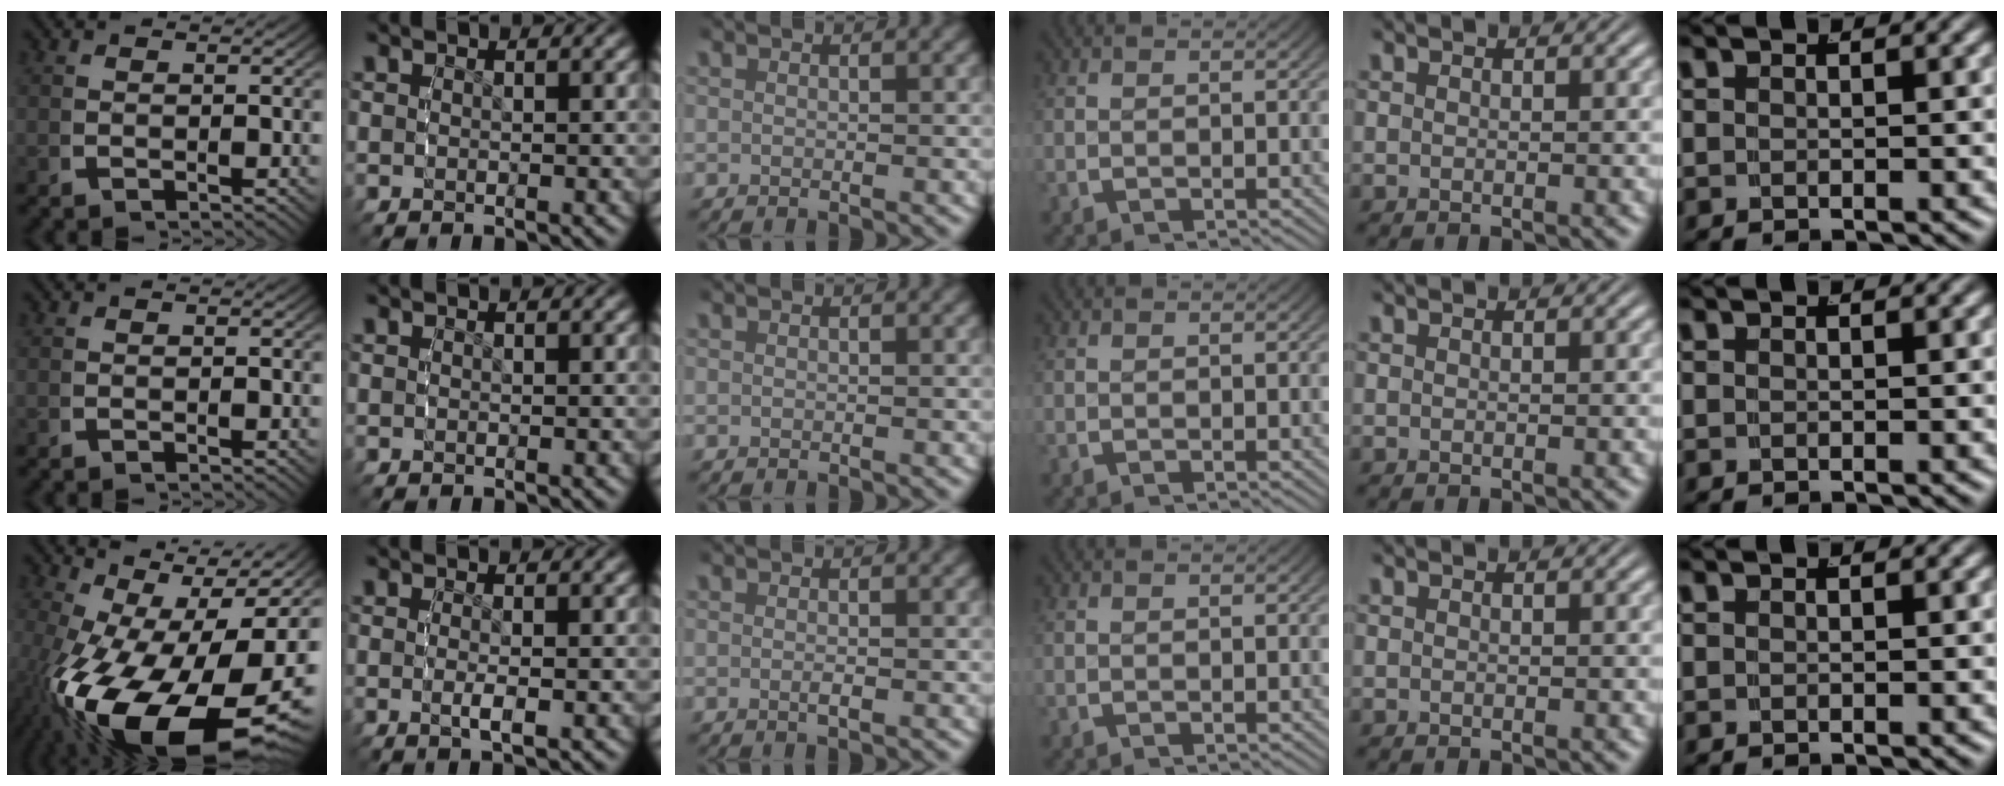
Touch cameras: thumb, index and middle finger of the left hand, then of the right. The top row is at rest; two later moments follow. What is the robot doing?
{"motion": "grasp_and_lifting", "object": "camera"}